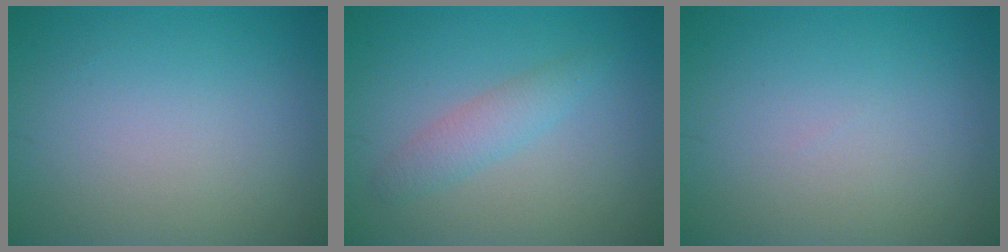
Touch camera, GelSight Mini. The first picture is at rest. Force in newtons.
{"total": 2.1, "press": 2.1, "slide": 0.2}
{"total": 0.0}